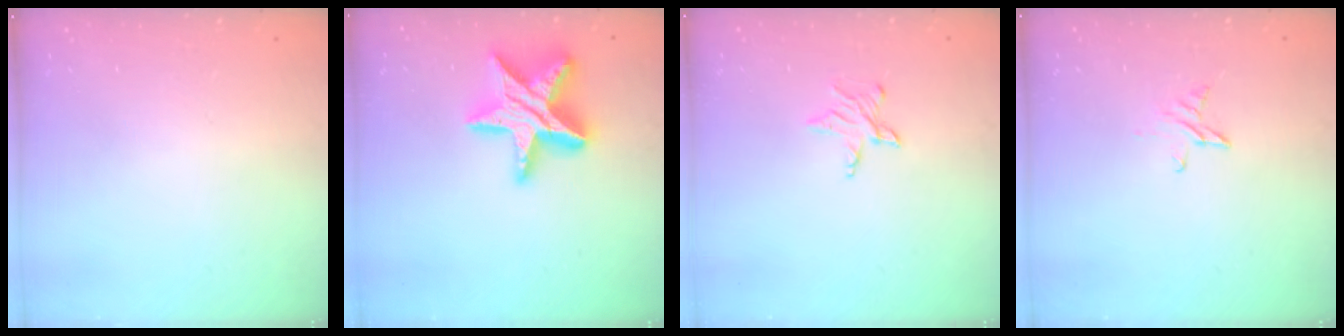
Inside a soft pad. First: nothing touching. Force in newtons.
{"total": 21.1, "press": 21.0, "slide": 1.7}
{"total": 4.1, "press": 4.1, "slide": 0.5}
{"total": 3.7, "press": 3.6, "slide": 0.4}